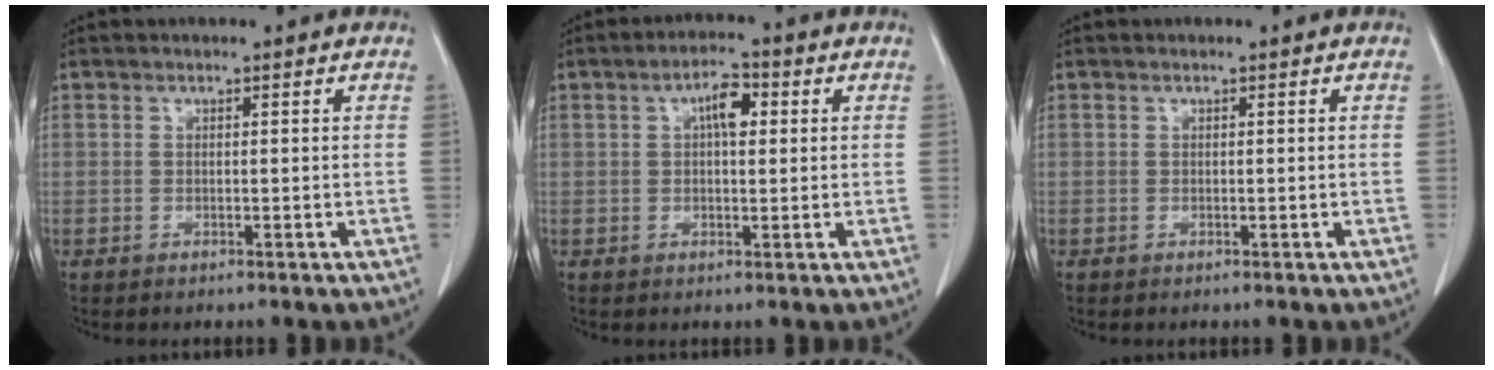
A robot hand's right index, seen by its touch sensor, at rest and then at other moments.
{"total": 4.3, "force": [1.2, 1.7, 3.8], "torque": [-0.064, 0.012, 0.016]}
{"total": 0.0}